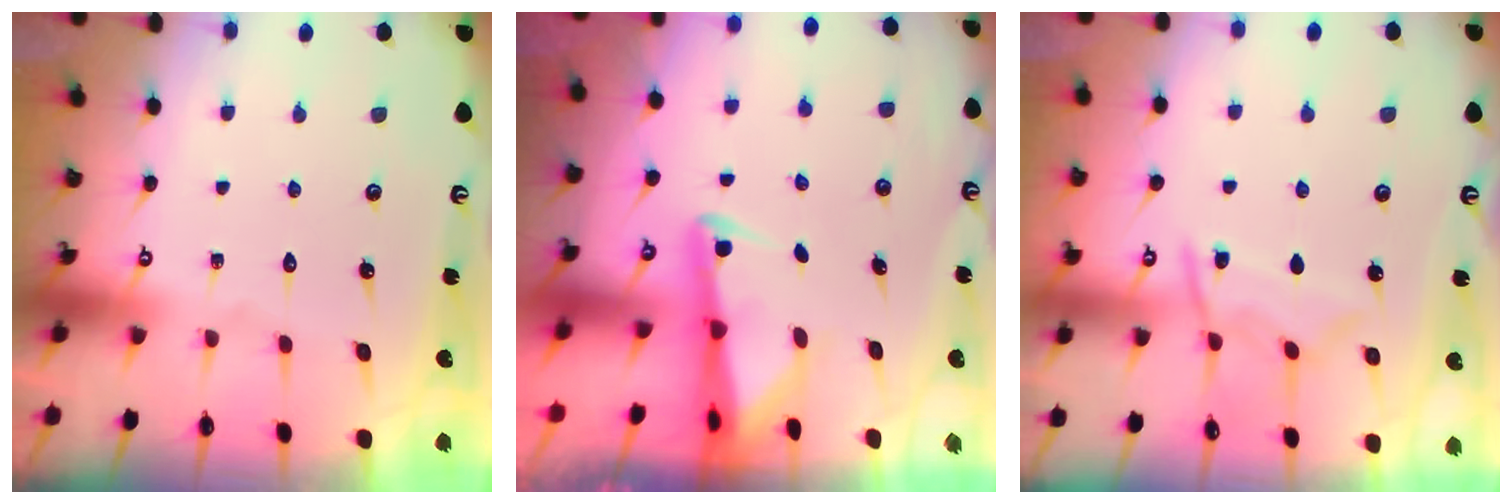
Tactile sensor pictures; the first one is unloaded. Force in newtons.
{"total": 2.4, "press": 2.3, "slide": 0.5}
{"total": 9.0, "press": 9.0, "slide": 0.9}